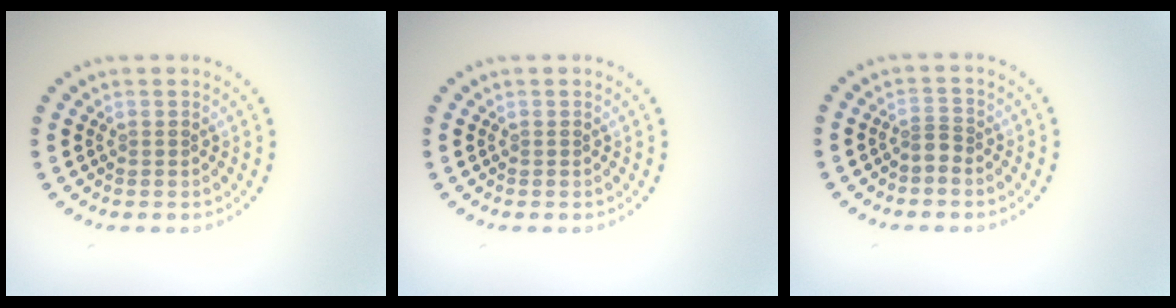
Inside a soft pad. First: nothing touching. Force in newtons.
{"total": 0.0}
{"total": 0.9, "press": 0.6, "slide": 0.7}